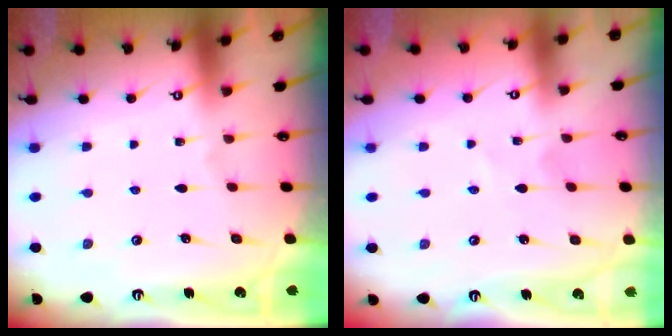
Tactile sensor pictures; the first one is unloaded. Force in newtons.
{"total": 1.0, "press": 1.0, "slide": 0.1}